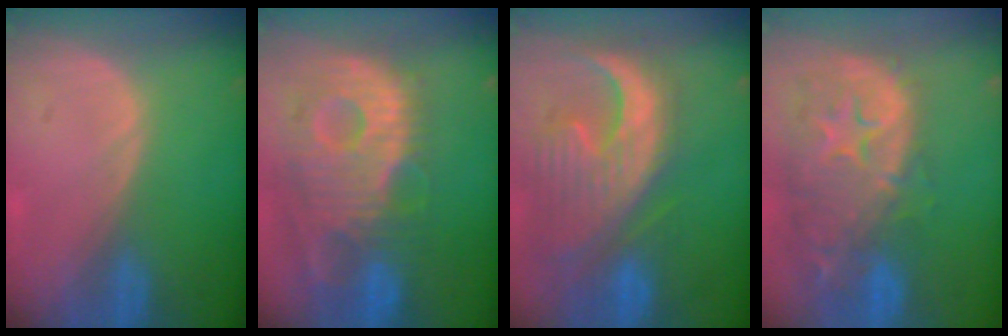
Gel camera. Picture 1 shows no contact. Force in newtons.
{"total": 13.2, "press": 11.5, "slide": 6.5}
{"total": 13.5, "press": 11.4, "slide": 7.2}
{"total": 14.3, "press": 11.5, "slide": 8.4}